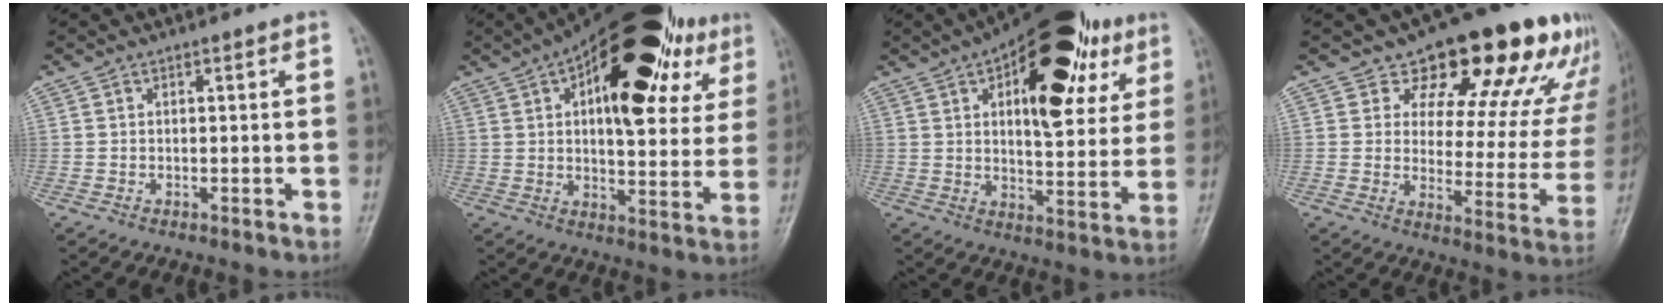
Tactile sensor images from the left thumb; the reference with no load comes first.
{"total": 27.0, "force": [11.3, 12.4, 21.1], "torque": [-0.269, 0.004, 0.160]}
{"total": 23.3, "force": [9.7, 10.8, 18.2], "torque": [-0.217, -0.013, 0.138]}
{"total": 20.8, "force": [14.1, 9.6, 12.0], "torque": [-0.097, -0.075, 0.173]}